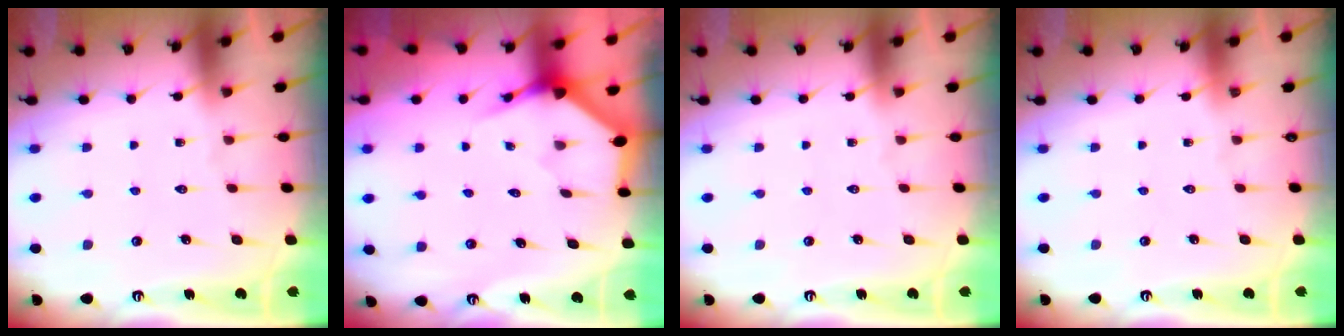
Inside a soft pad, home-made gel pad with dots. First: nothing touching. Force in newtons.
{"total": 3.4, "press": 3.4, "slide": 0.1}
{"total": 0.0}
{"total": 0.0}